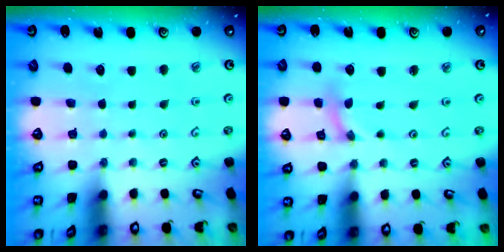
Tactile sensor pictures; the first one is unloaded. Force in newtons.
{"total": 0.0}